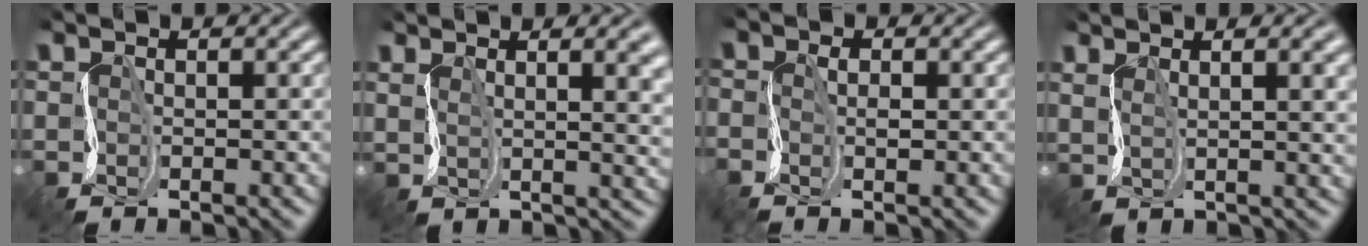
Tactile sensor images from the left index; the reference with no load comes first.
{"total": 9.6, "force": [4.1, 4.6, 7.3], "torque": [-0.114, 0.041, 0.057]}
{"total": 0.9, "force": [-0.8, 0.1, 0.5], "torque": [-0.016, -0.001, -0.016]}
{"total": 8.9, "force": [4.4, 4.0, 6.7], "torque": [-0.115, 0.041, 0.059]}